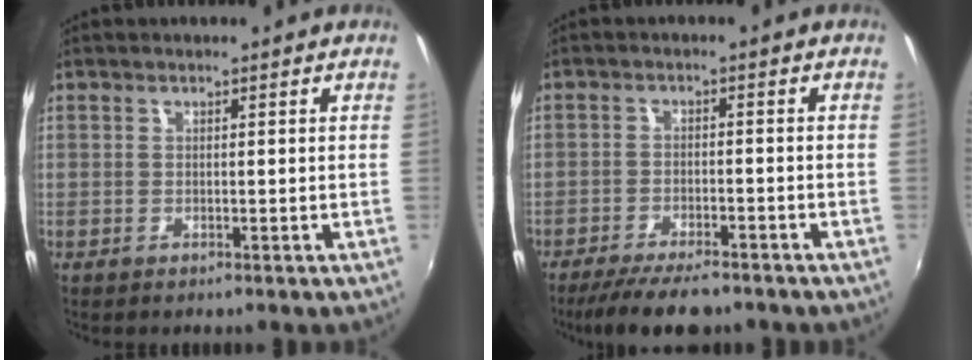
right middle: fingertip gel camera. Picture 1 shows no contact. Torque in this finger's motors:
{"motor_torque": [1.10, -1.04, 0.29, 0.21]}